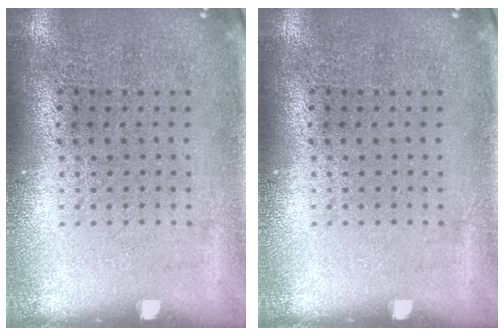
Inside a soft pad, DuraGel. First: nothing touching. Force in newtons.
{"total": 0.0}